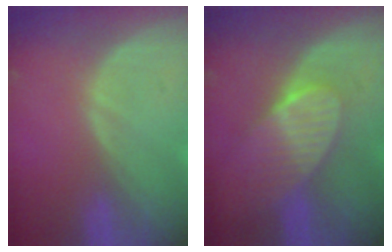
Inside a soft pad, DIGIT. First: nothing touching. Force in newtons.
{"total": 7.3, "press": 6.8, "slide": 2.7}